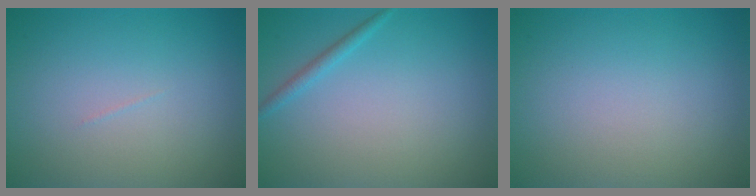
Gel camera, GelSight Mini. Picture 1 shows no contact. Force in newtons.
{"total": 1.1, "press": 1.1, "slide": 0.1}
{"total": 0.0}